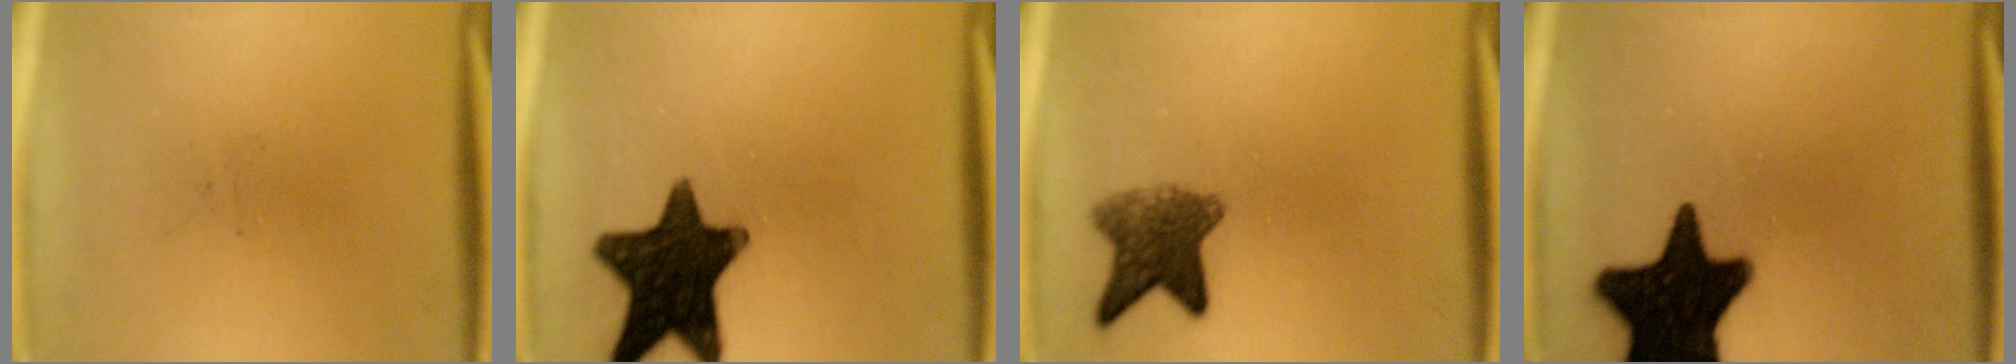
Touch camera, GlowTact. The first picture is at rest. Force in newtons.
{"total": 15.8}
{"total": 6.5}
{"total": 18.6}